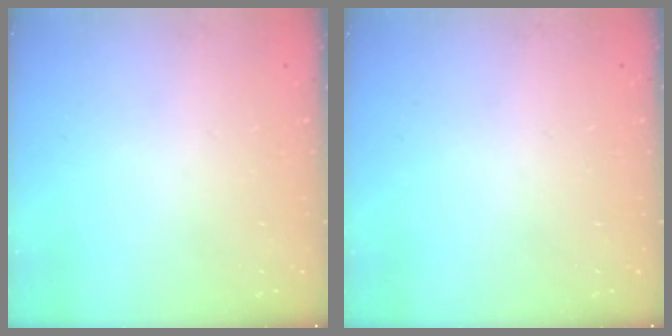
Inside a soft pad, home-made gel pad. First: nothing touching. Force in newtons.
{"total": 0.0}